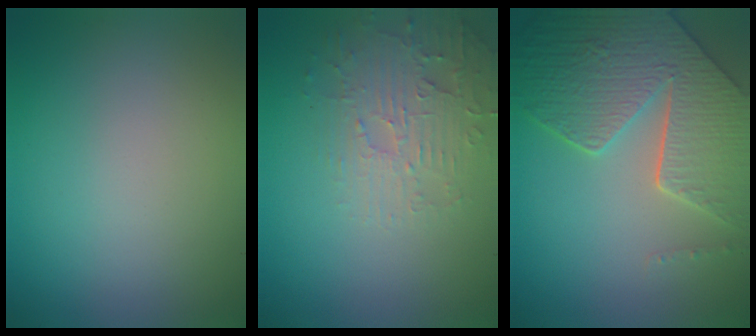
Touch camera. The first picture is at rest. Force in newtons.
{"total": 3.7, "press": 3.6, "slide": 0.7}
{"total": 8.4, "press": 6.0, "slide": 5.8}